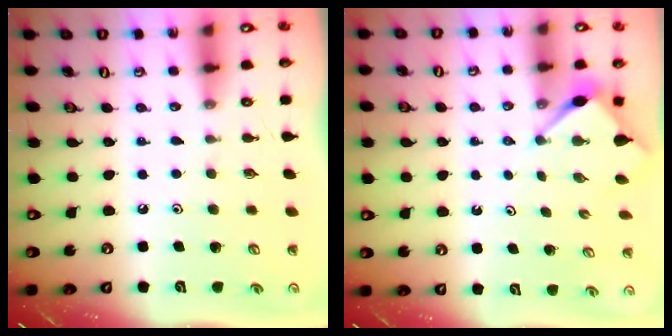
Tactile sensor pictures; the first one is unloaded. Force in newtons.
{"total": 3.4, "press": 3.4, "slide": 0.4}